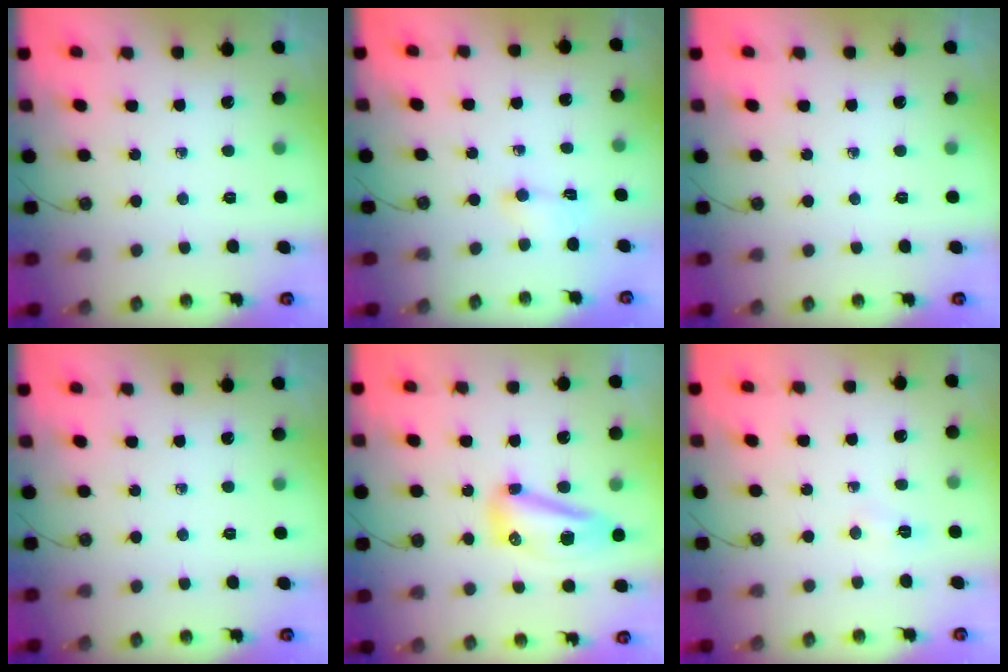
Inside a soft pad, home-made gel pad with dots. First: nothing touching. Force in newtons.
{"total": 2.6, "press": 2.5, "slide": 0.9}
{"total": 0.0}
{"total": 0.0}
{"total": 14.1, "press": 14.0, "slide": 1.1}
{"total": 2.5, "press": 2.4, "slide": 0.4}